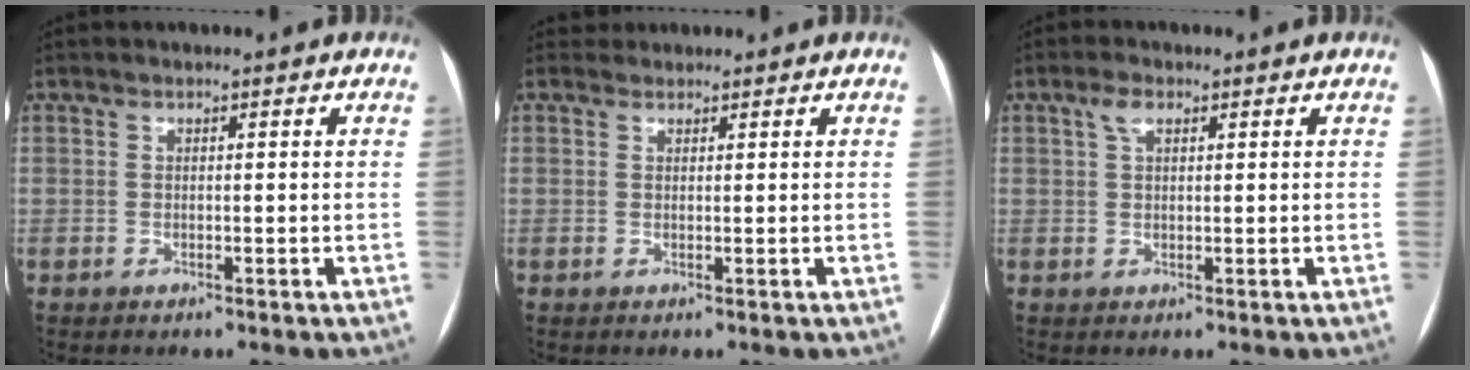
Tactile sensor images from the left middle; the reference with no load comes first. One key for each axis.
{"total": 1.4, "fx": 1.2, "fy": 0.6, "fz": -0.4, "tx": 0.003, "ty": 0.010, "tz": 0.018}
{"total": 2.2, "fx": 1.2, "fy": 0.9, "fz": 1.7, "tx": -0.040, "ty": 0.010, "tz": 0.027}